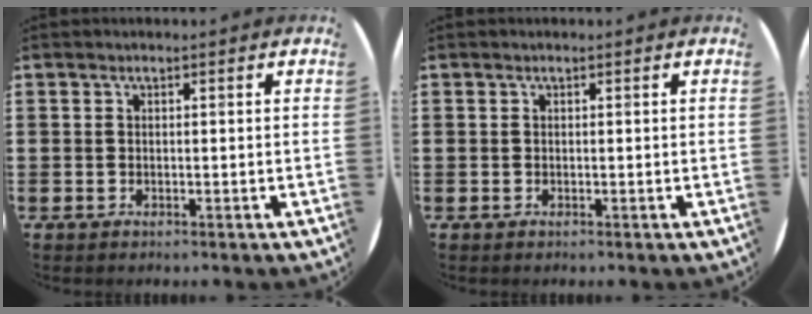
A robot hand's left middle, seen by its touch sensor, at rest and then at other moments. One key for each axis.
{"total": 0.0}